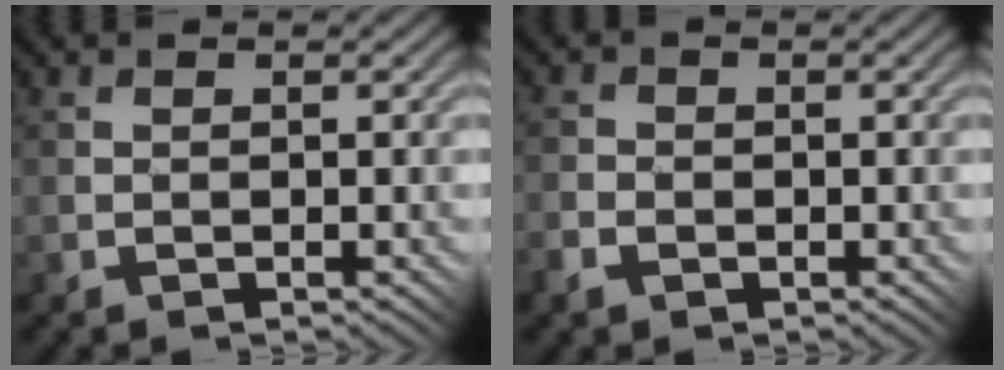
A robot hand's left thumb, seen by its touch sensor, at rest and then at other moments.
{"total": 2.4, "force": [-1.3, 1.7, 0.9], "torque": [-0.020, -0.002, -0.031]}